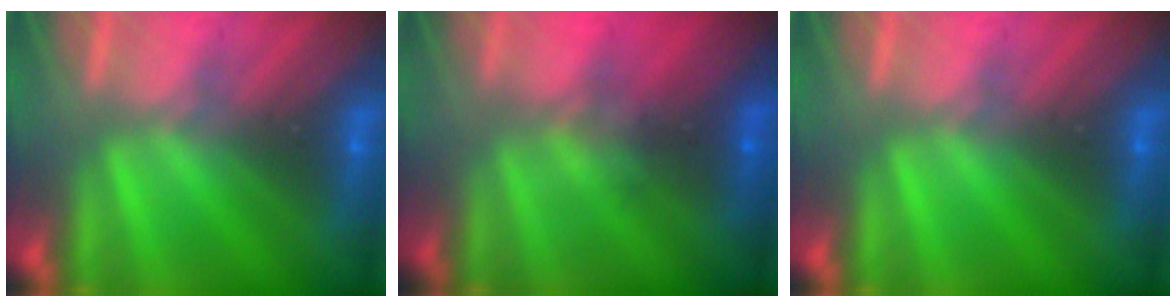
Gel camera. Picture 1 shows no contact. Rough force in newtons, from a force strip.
{"total": 1.2}
{"total": 0.0}